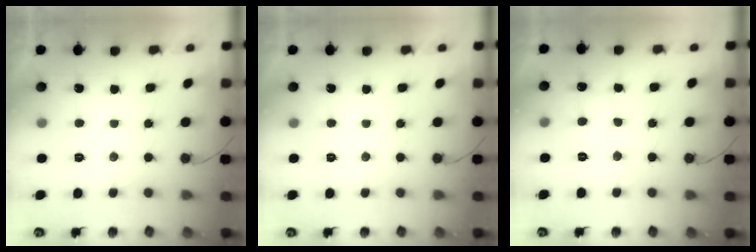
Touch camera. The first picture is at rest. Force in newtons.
{"total": 0.0}
{"total": 6.9, "press": 6.9, "slide": 0.2}